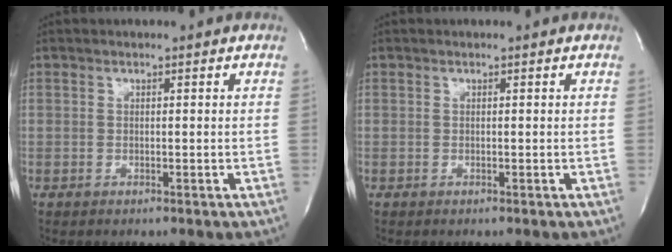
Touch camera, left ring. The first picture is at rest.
{"total": 0.0}